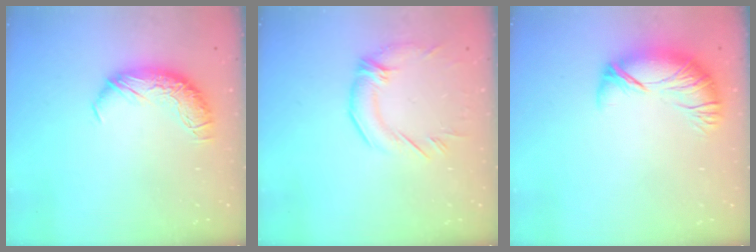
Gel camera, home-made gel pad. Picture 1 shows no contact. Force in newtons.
{"total": 2.1, "press": 1.4, "slide": 1.6}
{"total": 2.5, "press": 1.6, "slide": 1.9}